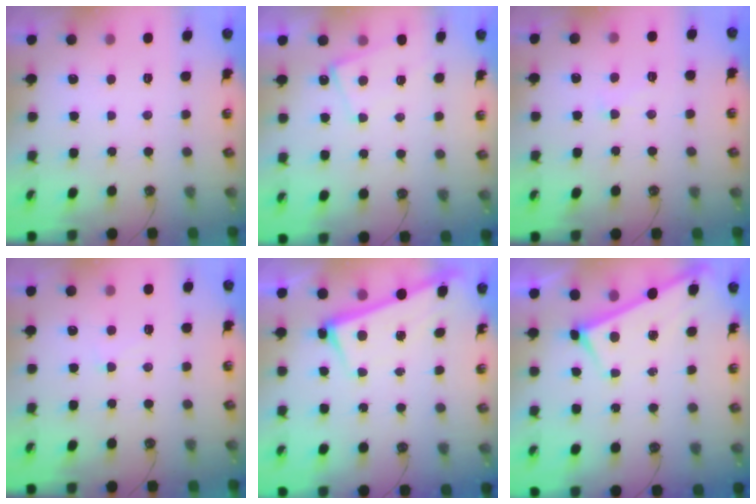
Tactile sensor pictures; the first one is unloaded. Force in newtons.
{"total": 4.2, "press": 4.2, "slide": 0.4}
{"total": 1.1, "press": 0.7, "slide": 0.8}
{"total": 0.7, "press": 0.5, "slide": 0.5}
{"total": 2.7, "press": 2.7, "slide": 0.4}
{"total": 2.9, "press": 2.9, "slide": 0.3}